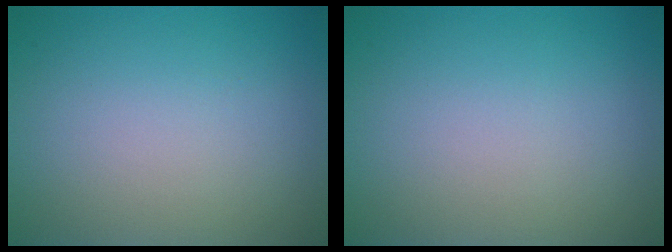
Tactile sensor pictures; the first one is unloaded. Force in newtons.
{"total": 0.0}